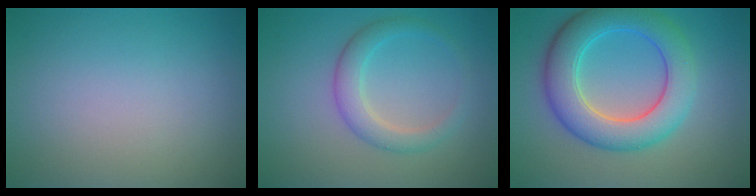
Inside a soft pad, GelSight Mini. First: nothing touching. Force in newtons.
{"total": 2.9, "press": 2.9, "slide": 0.1}
{"total": 7.5, "press": 7.5, "slide": 0.1}